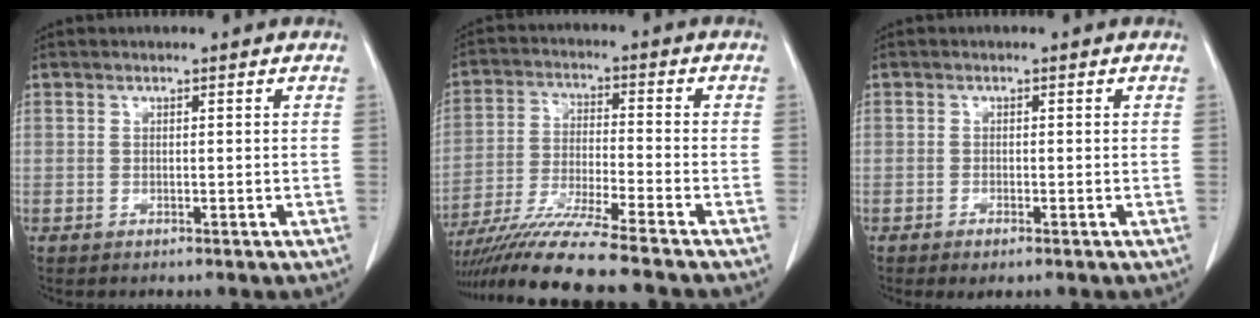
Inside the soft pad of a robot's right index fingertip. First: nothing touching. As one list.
[{"total": 13.2, "force": [-11.3, -1.5, 6.7], "torque": [-0.114, -0.028, -0.197]}, {"total": 1.7, "force": [-1.0, 0.5, 1.3], "torque": [-0.019, -0.001, -0.013]}]